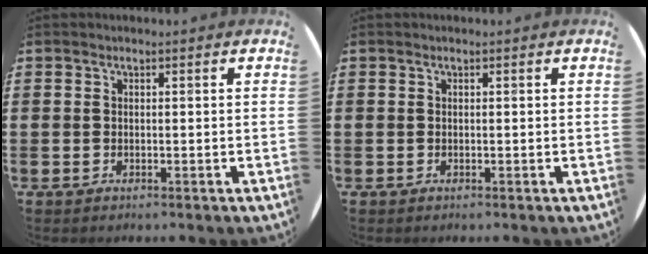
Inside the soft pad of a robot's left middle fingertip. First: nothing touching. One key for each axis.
{"total": 0.0}